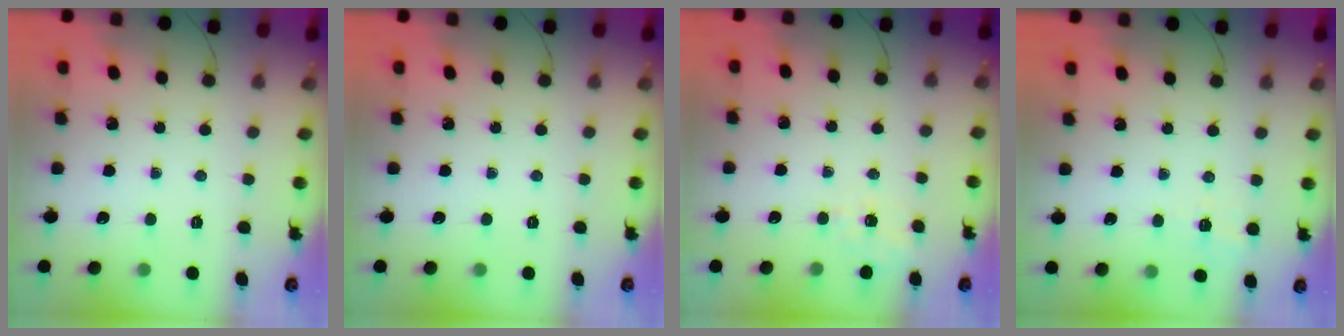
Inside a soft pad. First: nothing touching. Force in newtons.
{"total": 0.0}
{"total": 1.7, "press": 1.2, "slide": 1.3}
{"total": 2.4, "press": 1.8, "slide": 1.6}